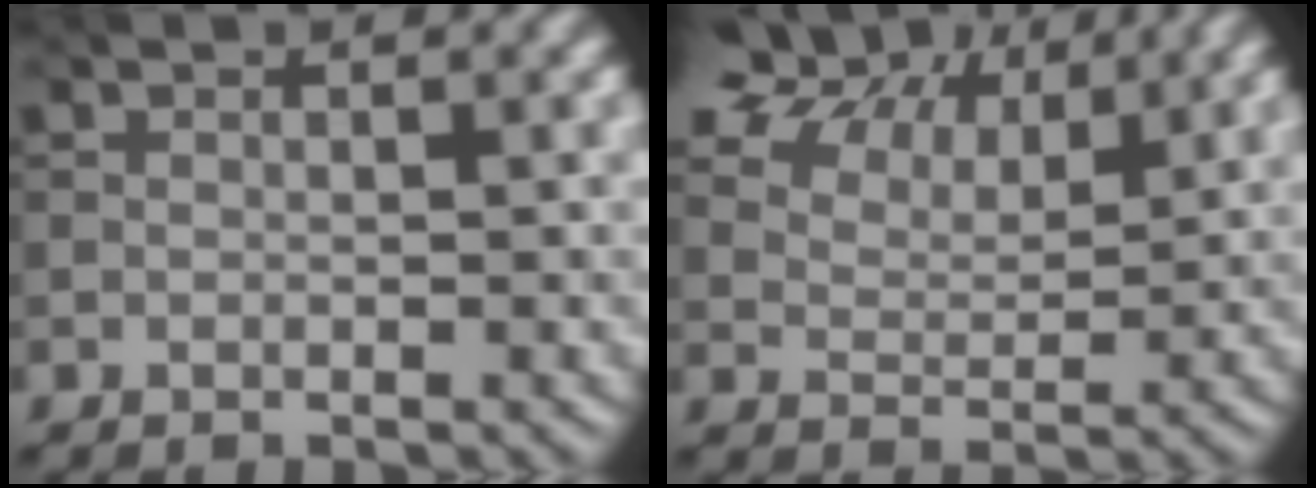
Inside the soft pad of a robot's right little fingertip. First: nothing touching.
{"total": 10.7, "force": [7.6, 5.4, 5.2], "torque": [-0.141, 0.016, 0.157]}